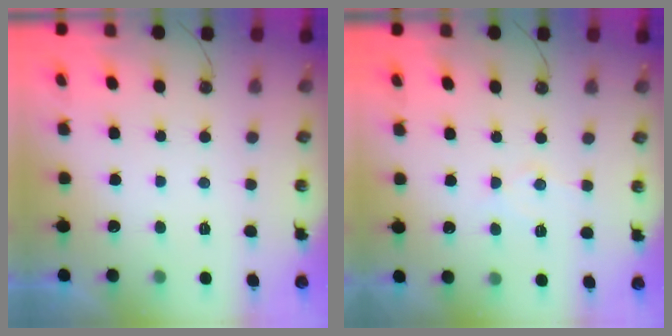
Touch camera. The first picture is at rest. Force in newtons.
{"total": 6.2, "press": 6.2, "slide": 0.4}